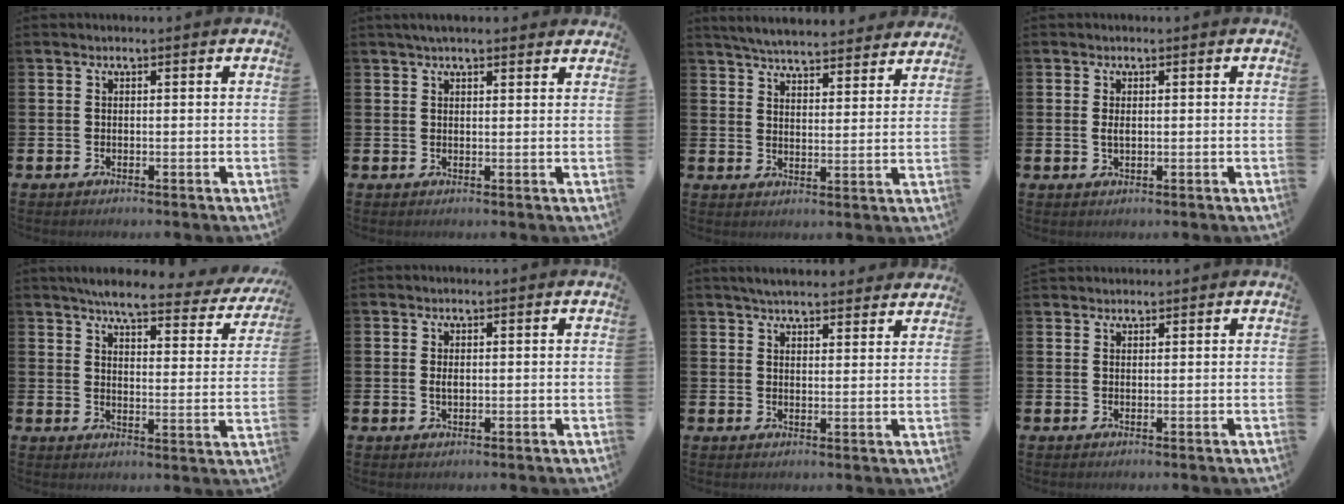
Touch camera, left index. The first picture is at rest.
{"total": 2.7, "force": [2.4, 0.6, 1.1], "torque": [-0.020, -0.002, 0.041]}
{"total": 5.8, "force": [5.7, 0.6, 0.9], "torque": [-0.029, -0.038, 0.100]}
{"total": 1.0, "force": [0.2, 0.5, 0.8], "torque": [-0.004, 0.000, -0.001]}
{"total": 5.9, "force": [5.2, 0.9, 2.6], "torque": [-0.054, -0.035, 0.081]}
{"total": 0.9, "force": [0.1, 0.5, 0.7], "torque": [-0.010, 0.002, 0.001]}
{"total": 4.5, "force": [4.3, 0.6, 1.0], "torque": [-0.021, -0.020, 0.077]}
{"total": 1.3, "force": [1.3, 0.2, -0.1], "torque": [0.009, -0.002, 0.022]}